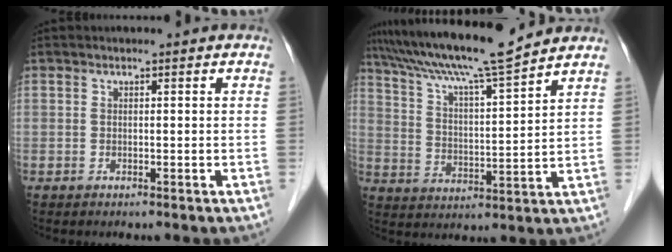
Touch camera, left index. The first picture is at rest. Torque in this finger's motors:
{"motor_torque": [1.05, -1.09, 0.52, 0.12]}